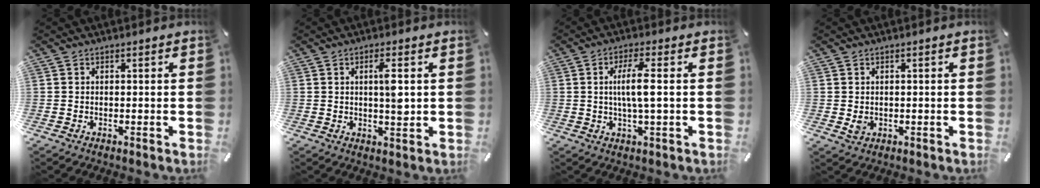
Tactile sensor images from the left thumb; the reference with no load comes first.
{"total": 5.3, "force": [0.9, 1.3, 5.0], "torque": [-0.082, -0.005, 0.010]}
{"total": 7.7, "force": [0.6, 1.3, 7.6], "torque": [-0.148, -0.001, 0.004]}
{"total": 1.9, "force": [-0.3, 1.6, 1.0], "torque": [-0.017, 0.001, -0.004]}